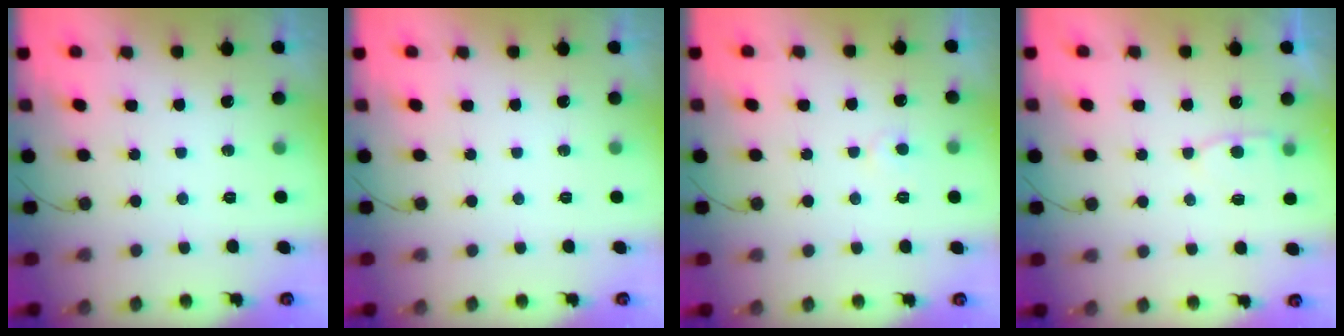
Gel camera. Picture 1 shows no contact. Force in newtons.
{"total": 0.0}
{"total": 3.5, "press": 3.5, "slide": 0.4}
{"total": 4.3, "press": 4.3, "slide": 0.6}